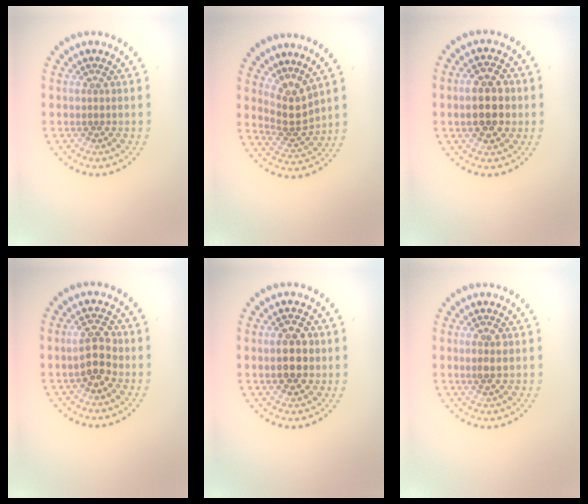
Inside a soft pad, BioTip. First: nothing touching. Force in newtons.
{"total": 3.0, "press": 2.2, "slide": 2.1}
{"total": 4.5, "press": 4.5, "slide": 0.2}
{"total": 3.2, "press": 3.2, "slide": 0.6}
{"total": 4.6, "press": 4.6, "slide": 0.3}
{"total": 1.7, "press": 1.7, "slide": 0.3}